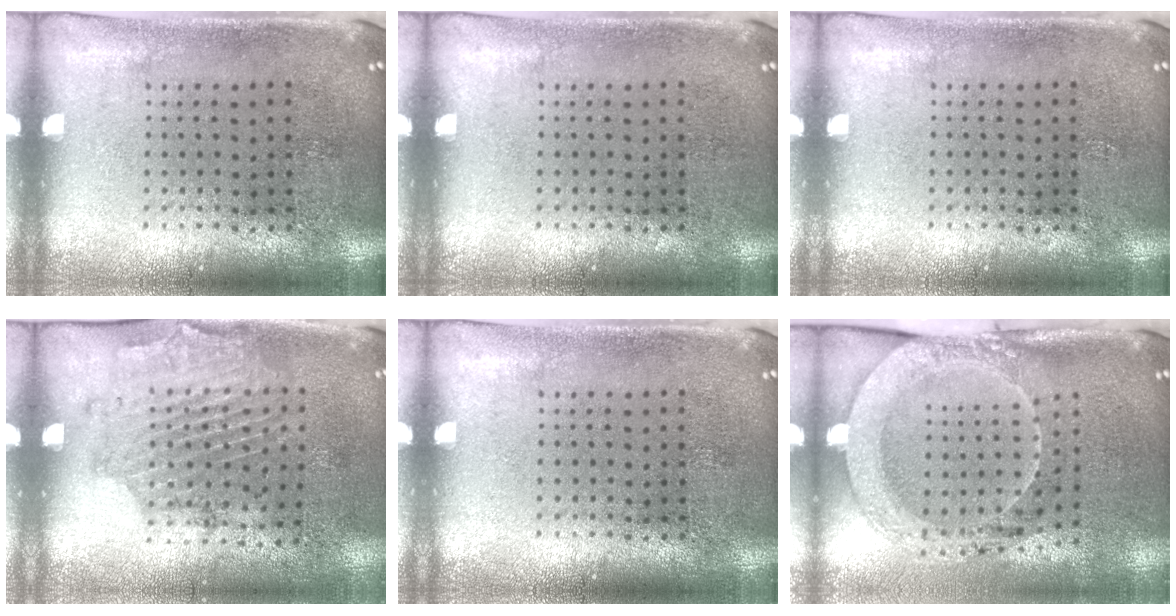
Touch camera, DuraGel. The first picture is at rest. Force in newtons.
{"total": 0.0}
{"total": 0.0}
{"total": 1.7, "press": 1.2, "slide": 1.2}
{"total": 0.0}
{"total": 2.0, "press": 2.0, "slide": 0.2}